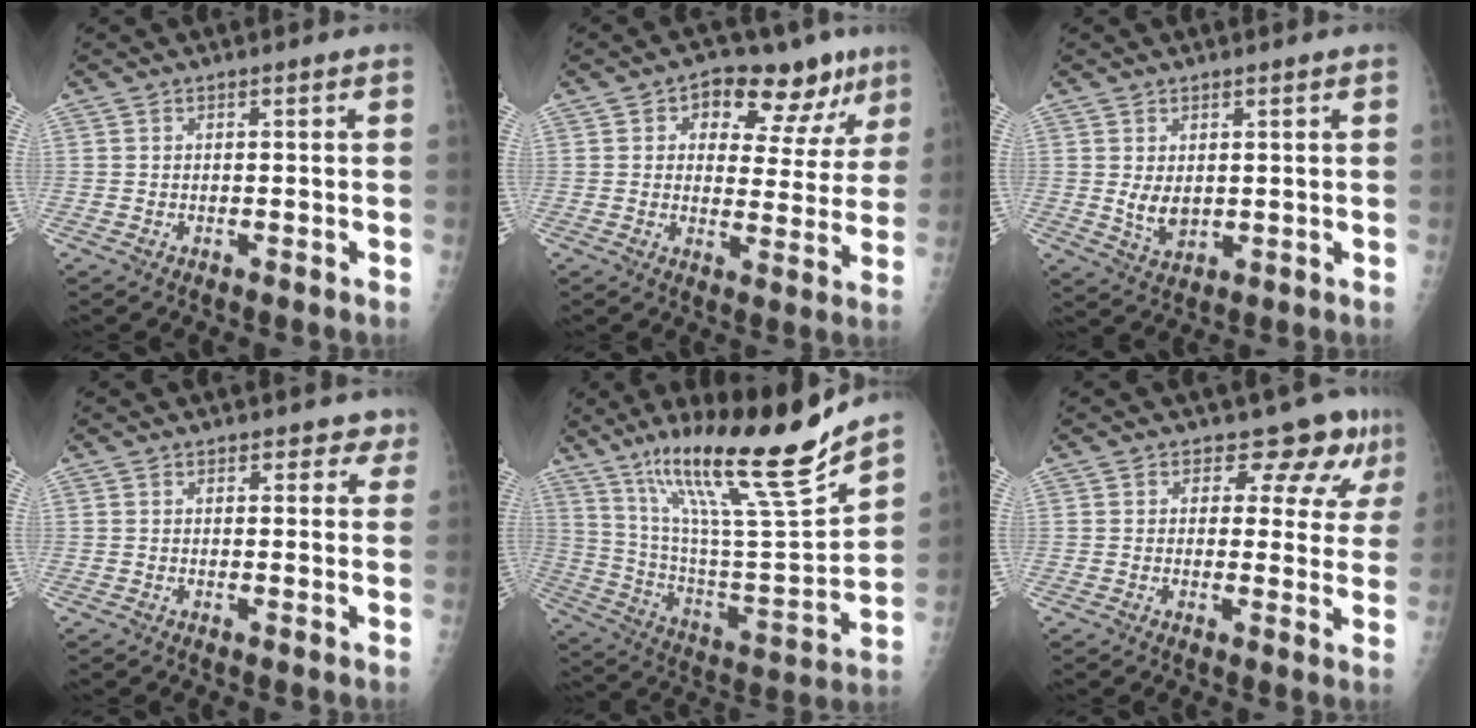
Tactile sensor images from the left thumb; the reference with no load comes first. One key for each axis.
{"total": 14.1, "fx": 7.3, "fy": 8.2, "fz": 8.8, "tx": -0.055, "ty": -0.011, "tz": 0.098}
{"total": 4.2, "fx": 0.7, "fy": 2.8, "fz": 3.1, "tx": -0.042, "ty": -0.014, "tz": 0.023}
{"total": 2.6, "fx": 1.8, "fy": 1.7, "fz": 0.7, "tx": 0.026, "ty": -0.005, "tz": 0.014}
{"total": 24.7, "fx": 17.7, "fy": 2.1, "fz": 17.1, "tx": -0.257, "ty": -0.076, "tz": 0.312}
{"total": 7.4, "fx": 5.2, "fy": 4.3, "fz": 3.2, "tx": -0.007, "ty": -0.028, "tz": 0.049}